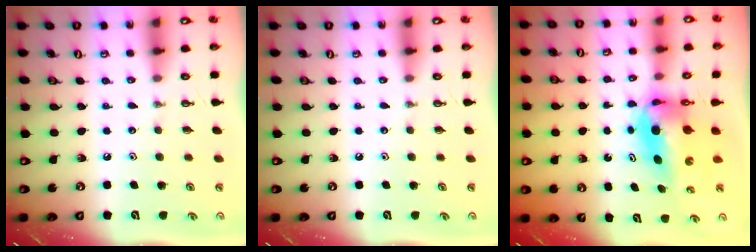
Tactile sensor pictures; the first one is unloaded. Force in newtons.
{"total": 0.0}
{"total": 10.2, "press": 6.6, "slide": 7.7}